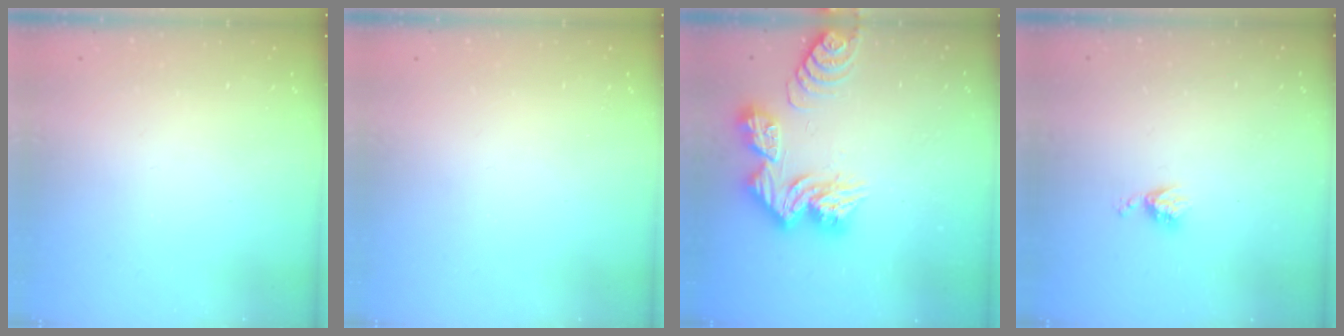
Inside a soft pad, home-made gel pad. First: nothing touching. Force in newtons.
{"total": 0.0}
{"total": 14.3, "press": 14.3, "slide": 1.5}
{"total": 4.3, "press": 4.2, "slide": 0.5}